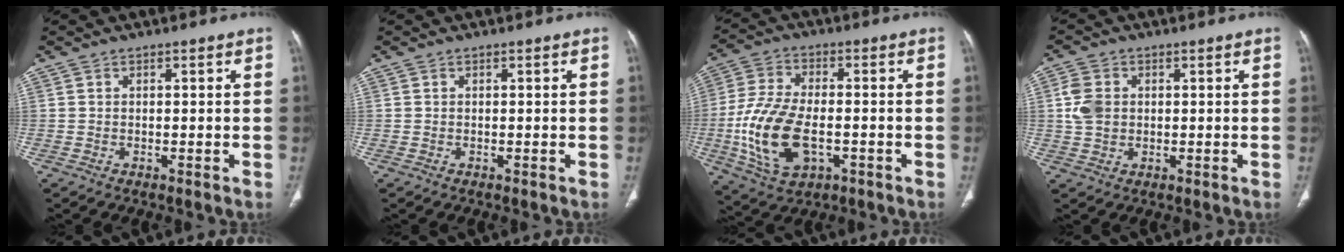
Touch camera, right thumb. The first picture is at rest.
{"total": 0.0}
{"total": 15.5, "force": [-3.3, 8.4, 12.6], "torque": [-0.260, 0.006, -0.053]}
{"total": 5.4, "force": [0.7, 4.2, 3.3], "torque": [-0.064, 0.003, 0.015]}